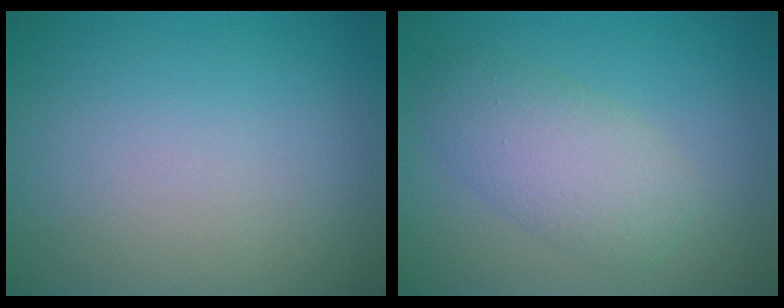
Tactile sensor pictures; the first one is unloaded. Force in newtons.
{"total": 4.3, "press": 4.3, "slide": 0.2}